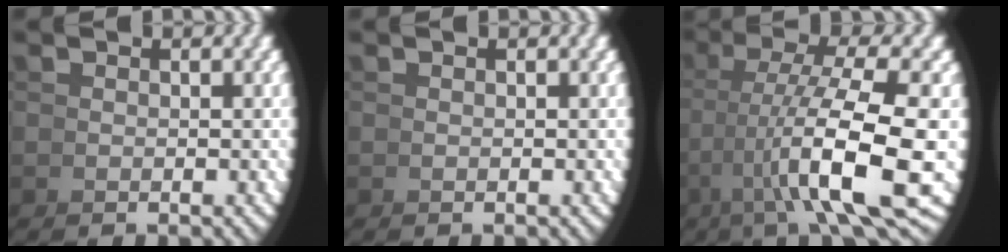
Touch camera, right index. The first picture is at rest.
{"total": 0.0}
{"total": 9.7, "force": [0.0, 3.5, 9.0], "torque": [-0.144, -0.010, 0.014]}